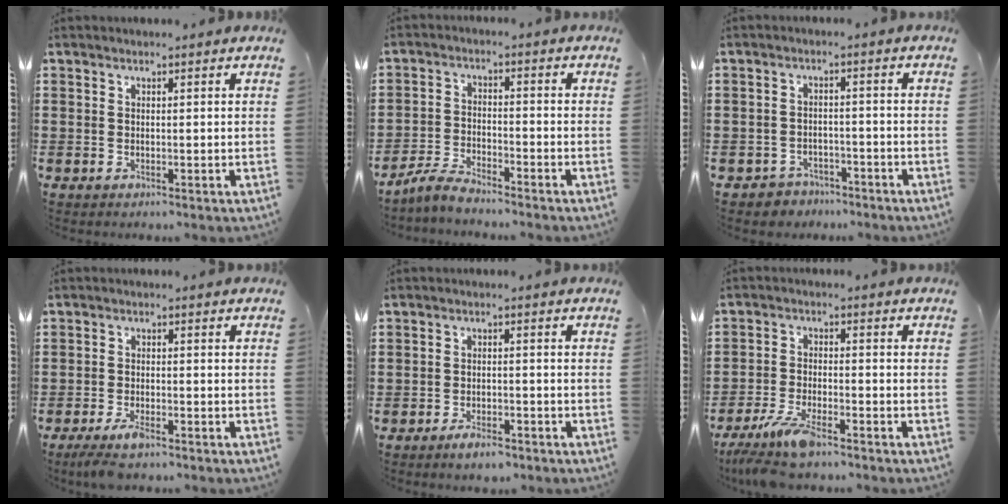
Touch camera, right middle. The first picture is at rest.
{"total": 4.2, "force": [-4.0, 0.3, 1.2], "torque": [-0.037, 0.000, -0.082]}
{"total": 2.5, "force": [-2.3, 0.9, -0.2], "torque": [-0.005, 0.004, -0.053]}
{"total": 3.4, "force": [-2.5, 0.6, 2.2], "torque": [-0.049, -0.005, -0.051]}
{"total": 2.7, "force": [-2.2, 0.7, 1.4], "torque": [-0.024, 0.004, -0.041]}
{"total": 6.5, "force": [-5.1, 1.2, 3.9], "torque": [-0.095, -0.014, -0.100]}